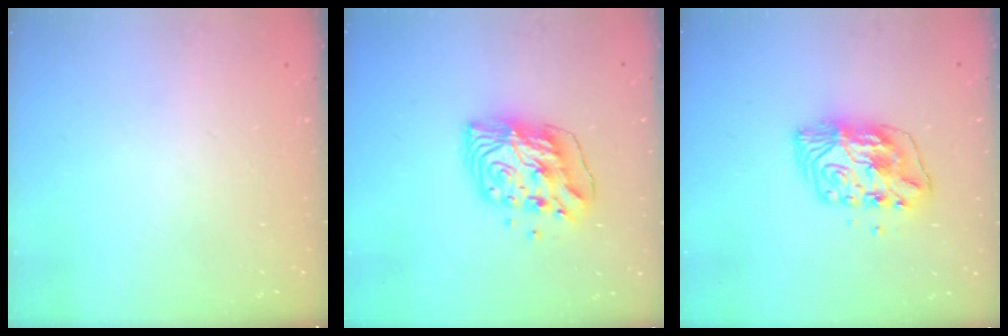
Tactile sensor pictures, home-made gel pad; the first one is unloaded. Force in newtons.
{"total": 10.6, "press": 10.5, "slide": 1.6}
{"total": 10.4, "press": 10.4, "slide": 1.1}